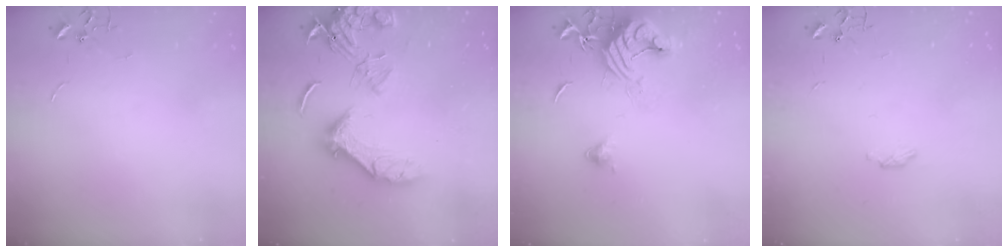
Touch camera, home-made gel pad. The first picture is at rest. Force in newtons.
{"total": 17.6, "press": 17.6, "slide": 1.5}
{"total": 13.8, "press": 13.7, "slide": 1.8}
{"total": 3.7, "press": 3.7, "slide": 0.5}